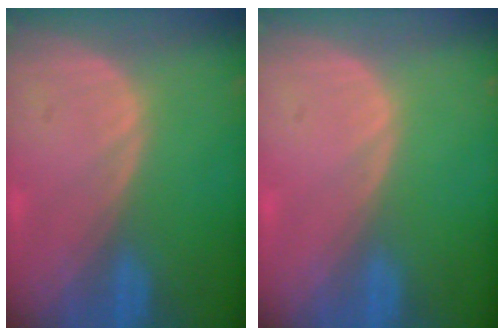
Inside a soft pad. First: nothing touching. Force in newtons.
{"total": 0.0}